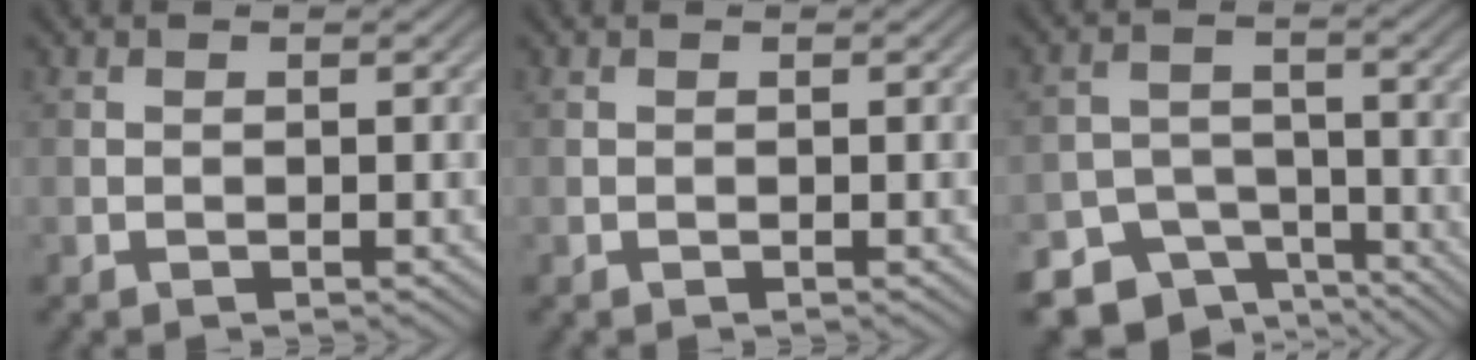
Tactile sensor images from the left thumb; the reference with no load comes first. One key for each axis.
{"total": 0.0}
{"total": 8.0, "fx": -6.2, "fy": 4.7, "fz": 2.2, "tx": -0.028, "ty": -0.011, "tz": -0.096}